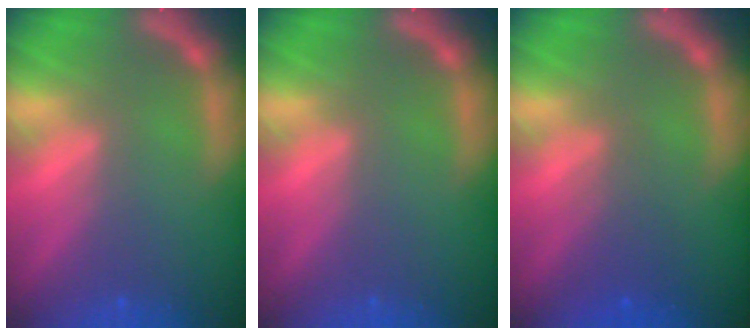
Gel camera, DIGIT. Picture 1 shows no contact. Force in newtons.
{"total": 0.0}
{"total": 2.5}